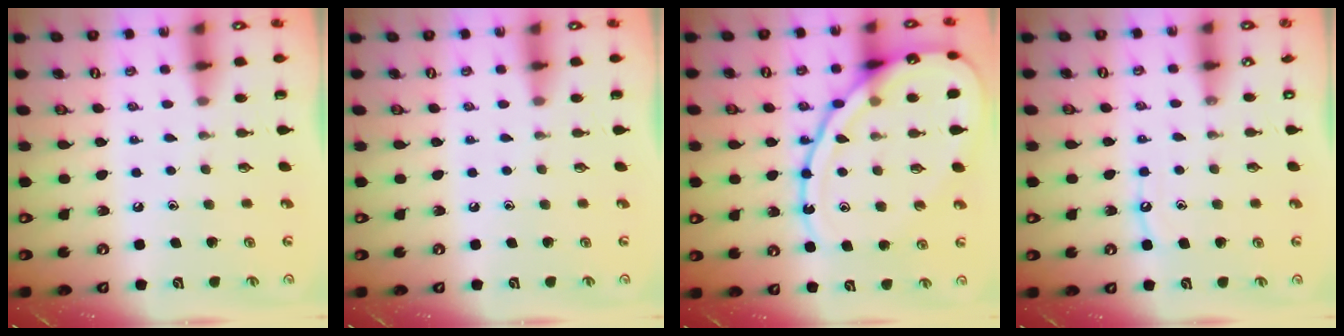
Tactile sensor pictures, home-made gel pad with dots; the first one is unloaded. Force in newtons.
{"total": 0.0}
{"total": 18.1, "press": 18.0, "slide": 1.6}
{"total": 5.5, "press": 5.5, "slide": 0.6}